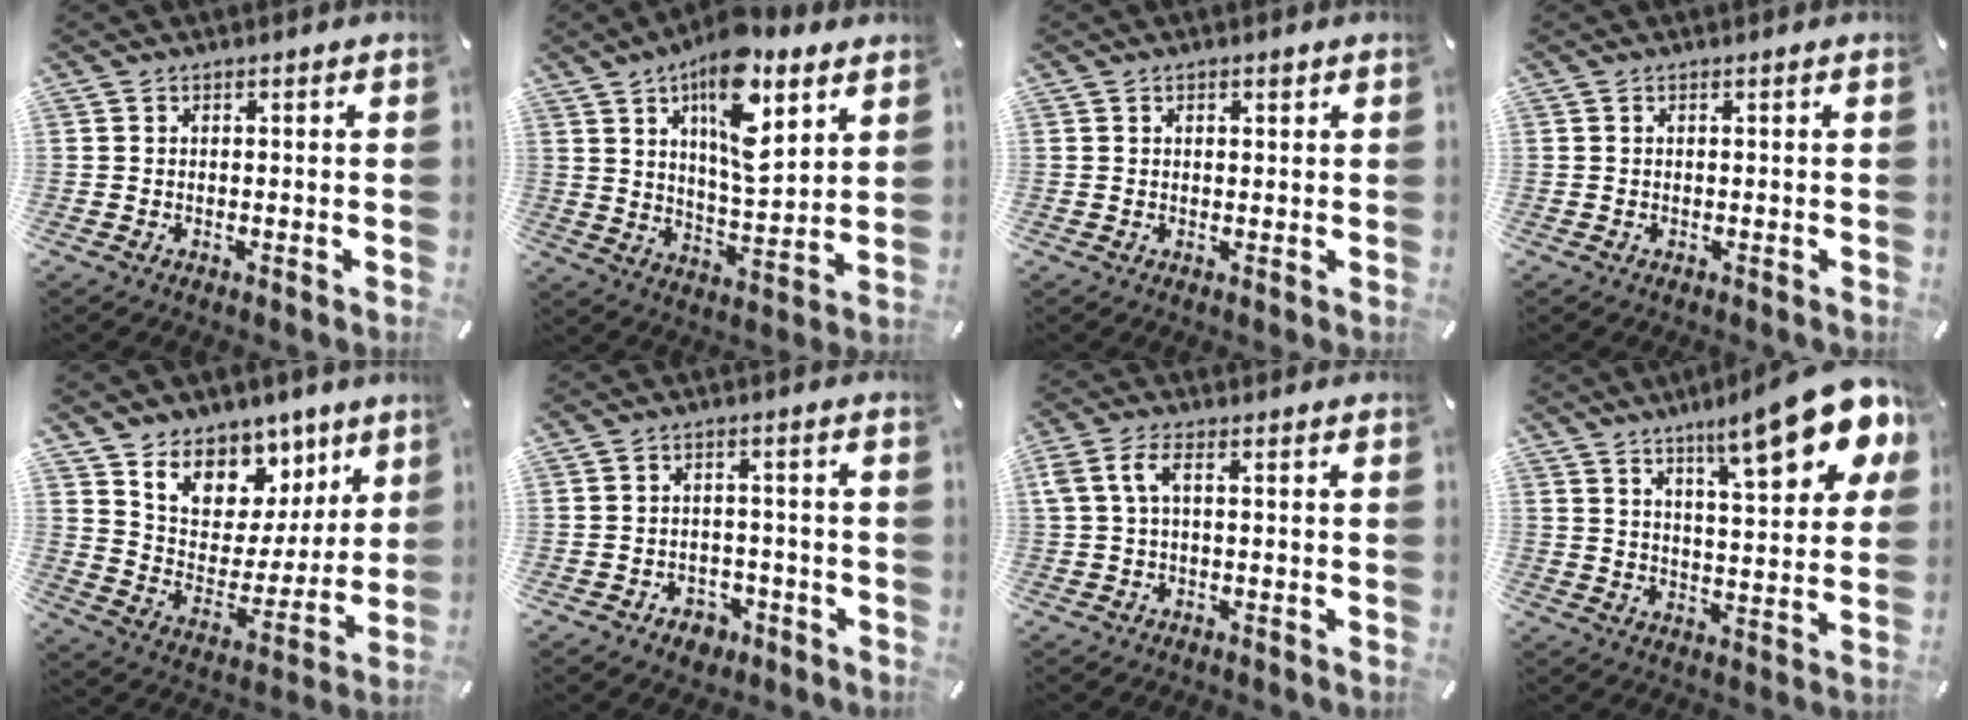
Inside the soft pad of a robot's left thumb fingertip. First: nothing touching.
{"total": 16.3, "force": [9.1, 7.0, 11.5], "torque": [-0.177, -0.040, 0.150]}
{"total": 1.1, "force": [0.6, 0.6, 0.7], "torque": [-0.014, 0.003, 0.009]}
{"total": 0.0}
{"total": 9.9, "force": [6.9, 7.0, 0.6], "torque": [-0.010, -0.088, 0.127]}
{"total": 4.2, "force": [-2.5, 3.2, 1.3], "torque": [-0.026, 0.010, -0.047]}
{"total": 4.5, "force": [0.3, 1.6, 4.2], "torque": [-0.094, 0.002, 0.002]}
{"total": 18.3, "force": [11.8, 4.9, 13.0], "torque": [-0.189, -0.071, 0.186]}